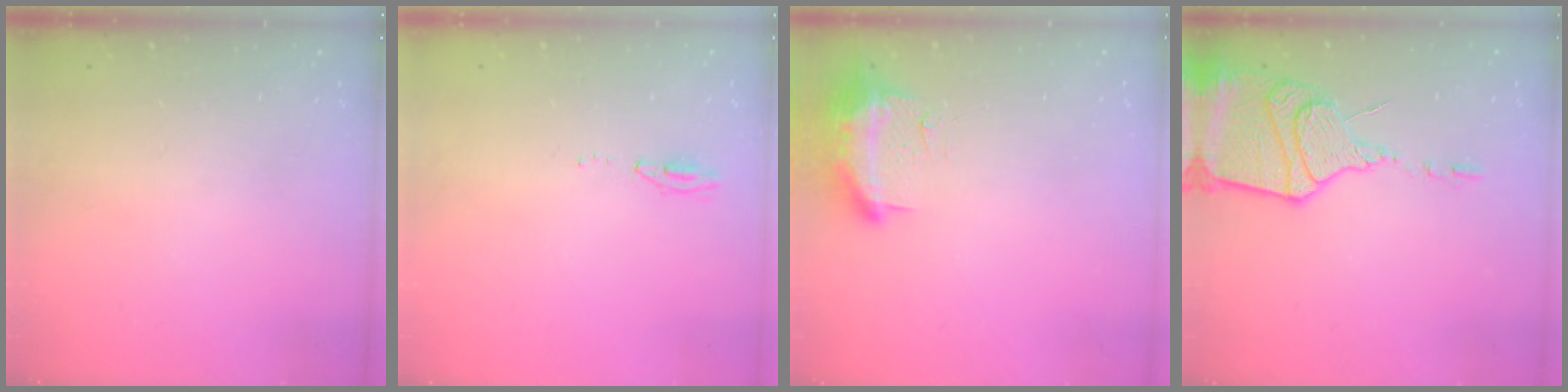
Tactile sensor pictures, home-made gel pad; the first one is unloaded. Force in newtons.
{"total": 15.0, "press": 4.8, "slide": 14.3}
{"total": 10.0, "press": 9.9, "slide": 1.7}
{"total": 16.9, "press": 16.8, "slide": 1.6}